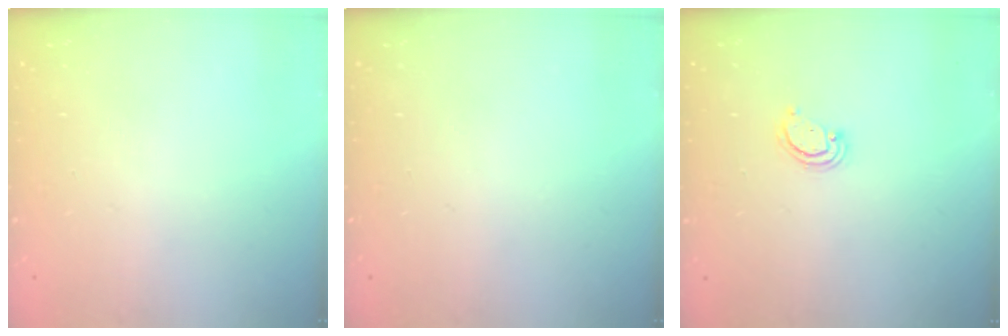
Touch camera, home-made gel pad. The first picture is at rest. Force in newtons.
{"total": 0.0}
{"total": 2.3, "press": 2.3, "slide": 0.3}